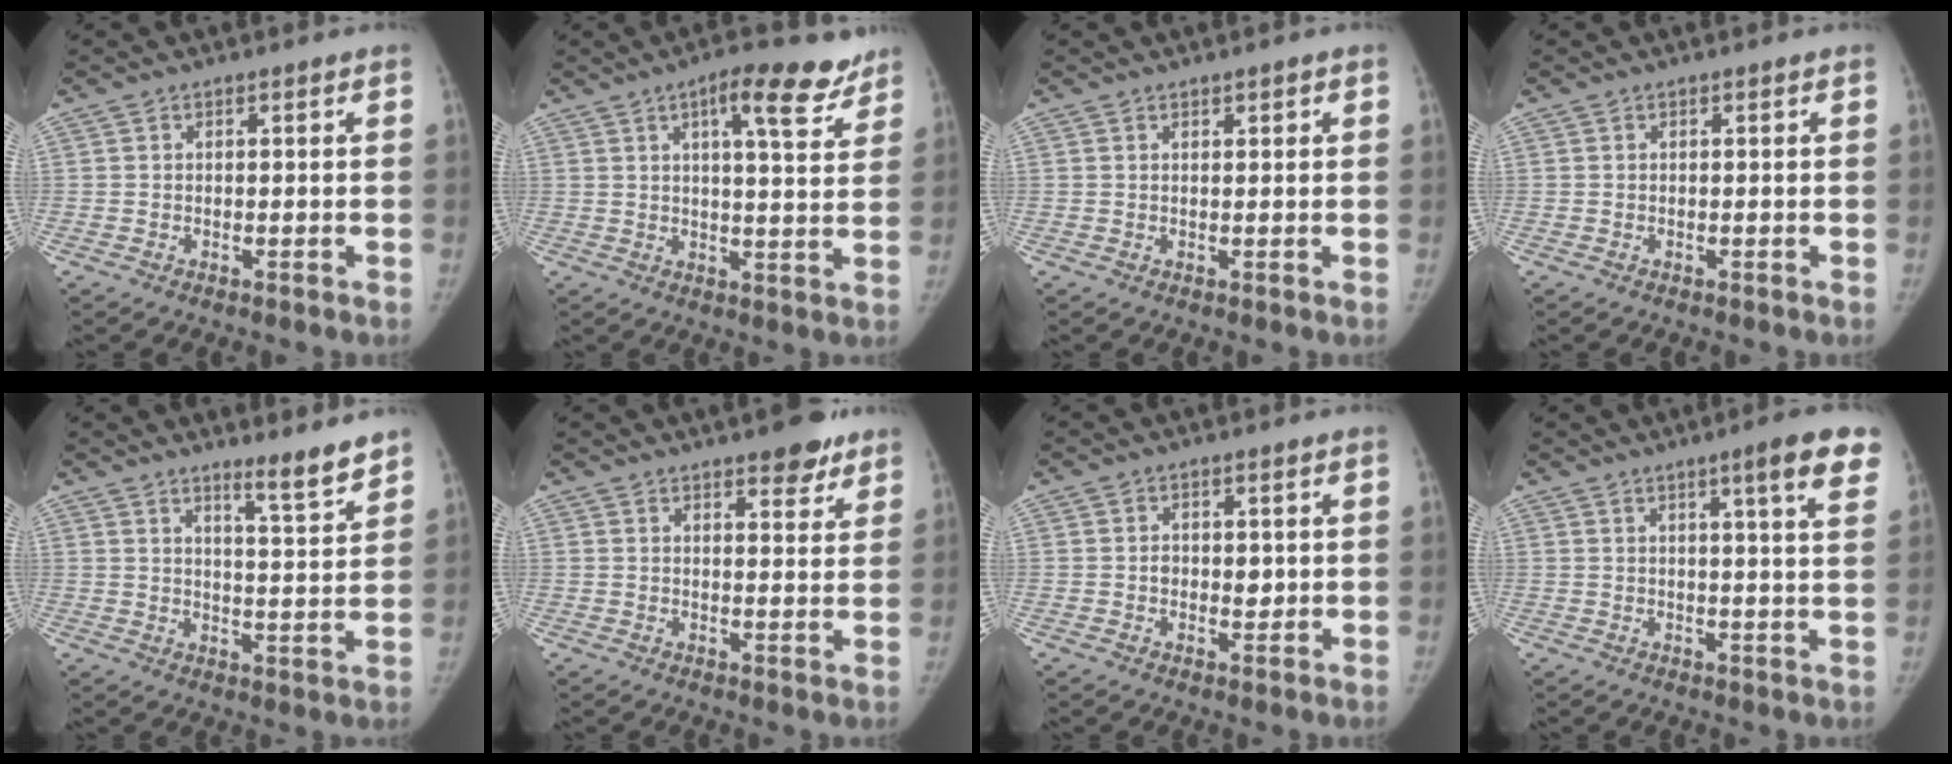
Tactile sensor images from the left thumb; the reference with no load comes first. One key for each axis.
{"total": 10.8, "fx": 6.5, "fy": 3.4, "fz": 7.9, "tx": -0.085, "ty": -0.022, "tz": 0.088}
{"total": 0.9, "fx": 0.6, "fy": 0.4, "fz": 0.6, "tx": -0.004, "ty": -0.001, "tz": 0.008}
{"total": 0.0}
{"total": 6.7, "fx": 5.6, "fy": 0.4, "fz": 3.7, "tx": -0.046, "ty": -0.054, "tz": 0.086}
{"total": 6.9, "fx": 4.8, "fy": 2.5, "fz": 4.2, "tx": -0.028, "ty": -0.024, "tz": 0.061}
{"total": 3.5, "fx": 0.2, "fy": 2.6, "fz": 2.4, "tx": -0.018, "ty": -0.001, "tz": 0.004}
{"total": 8.9, "fx": 5.1, "fy": 0.8, "fz": 7.2, "tx": -0.082, "ty": -0.022, "tz": 0.058}